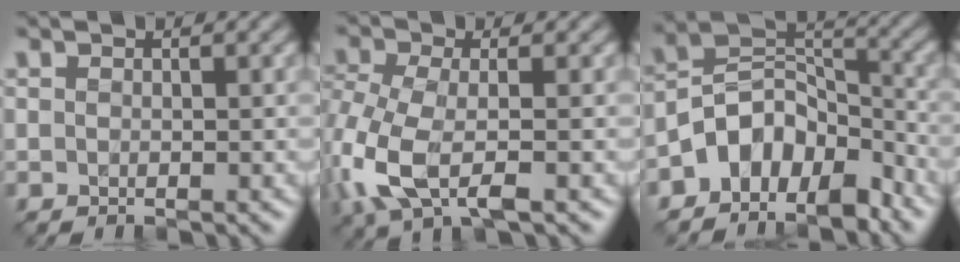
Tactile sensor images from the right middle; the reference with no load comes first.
{"total": 6.3, "force": [-2.2, 2.9, 5.2], "torque": [-0.130, -0.003, -0.055]}
{"total": 7.0, "force": [-4.5, 4.3, 3.1], "torque": [-0.024, 0.008, -0.092]}